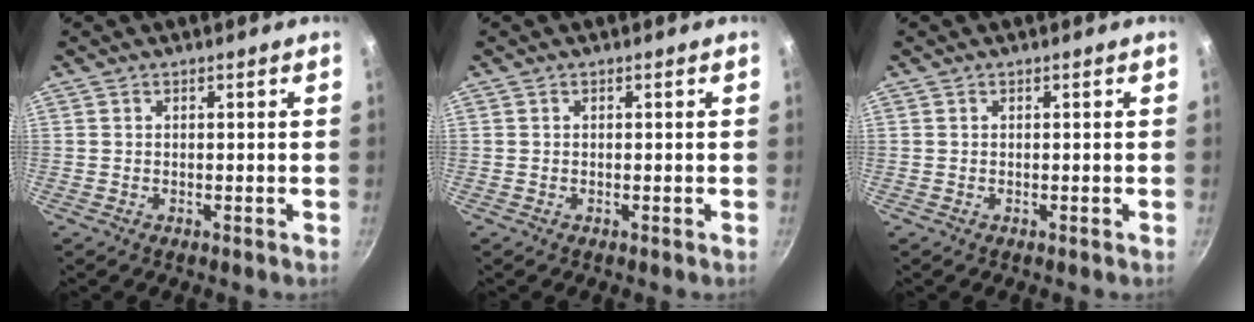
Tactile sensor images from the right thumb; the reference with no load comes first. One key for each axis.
{"total": 0.0}
{"total": 0.0}